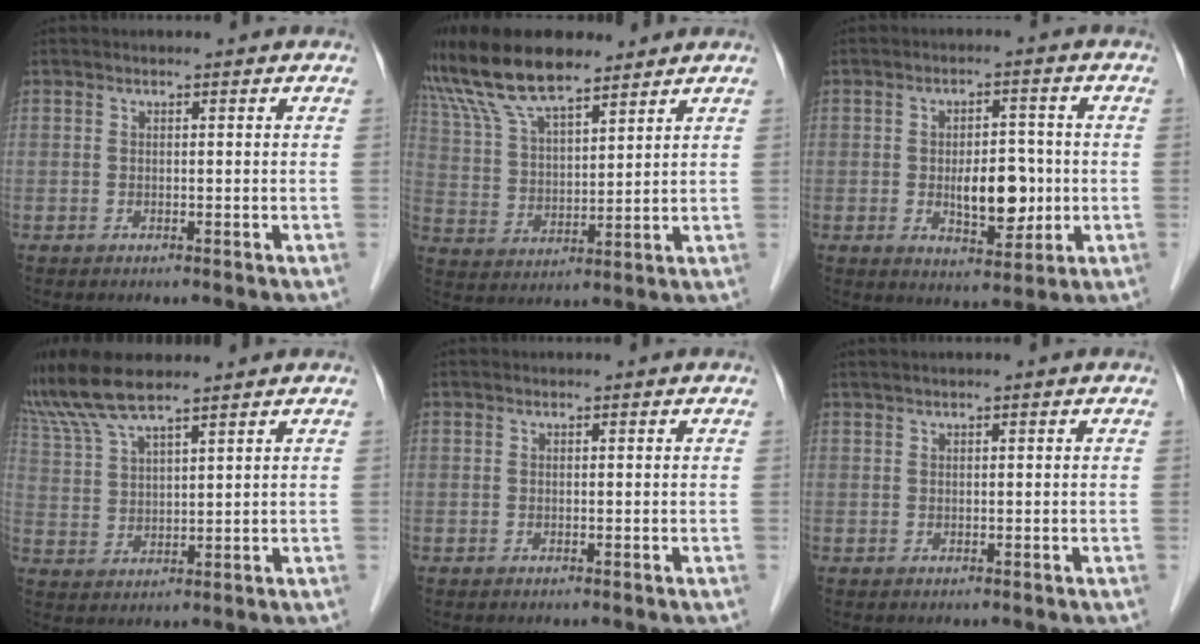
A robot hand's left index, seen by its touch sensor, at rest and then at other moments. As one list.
[{"total": 12.7, "force": [10.5, 2.8, 6.5], "torque": [-0.141, 0.023, 0.204]}, {"total": 7.3, "force": [-0.8, 3.4, 6.4], "torque": [-0.098, -0.005, -0.008]}, {"total": 9.9, "force": [8.6, 0.7, 4.9], "torque": [-0.105, 0.021, 0.170]}, {"total": 0.0}, {"total": 1.1, "force": [0.8, -0.1, 0.8], "torque": [-0.018, 0.014, 0.018]}]